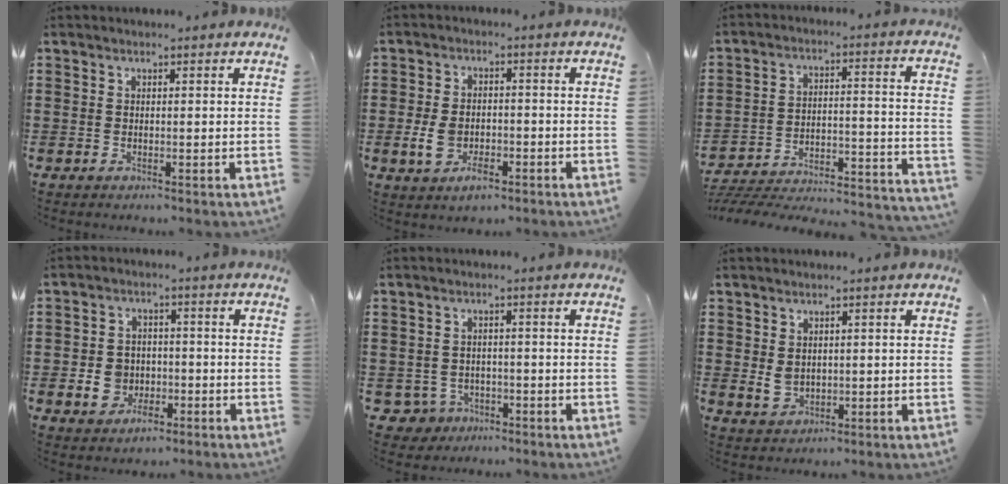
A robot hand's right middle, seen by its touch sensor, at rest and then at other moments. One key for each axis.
{"total": 5.2, "fx": -2.1, "fy": 3.0, "fz": 3.7, "tx": -0.077, "ty": -0.003, "tz": -0.046}
{"total": 3.5, "fx": -3.3, "fy": 0.7, "fz": 1.2, "tx": -0.033, "ty": -0.017, "tz": -0.076}
{"total": 4.7, "fx": -1.8, "fy": 3.8, "fz": 2.0, "tx": -0.044, "ty": 0.009, "tz": -0.034}
{"total": 2.9, "fx": -2.1, "fy": 1.9, "fz": 0.5, "tx": -0.025, "ty": 0.000, "tz": -0.048}
{"total": 3.0, "fx": 0.4, "fy": 2.3, "fz": 1.8, "tx": -0.040, "ty": 0.001, "tz": 0.003}